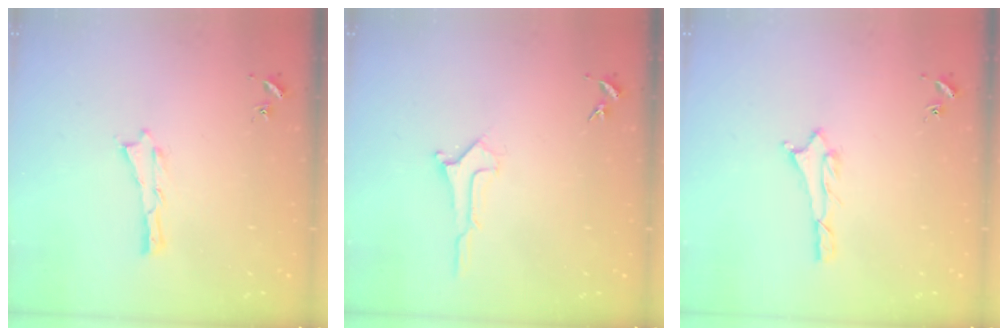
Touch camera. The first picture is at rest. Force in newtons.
{"total": 1.0, "press": 1.0, "slide": 0.0}
{"total": 1.1, "press": 1.1, "slide": 0.1}